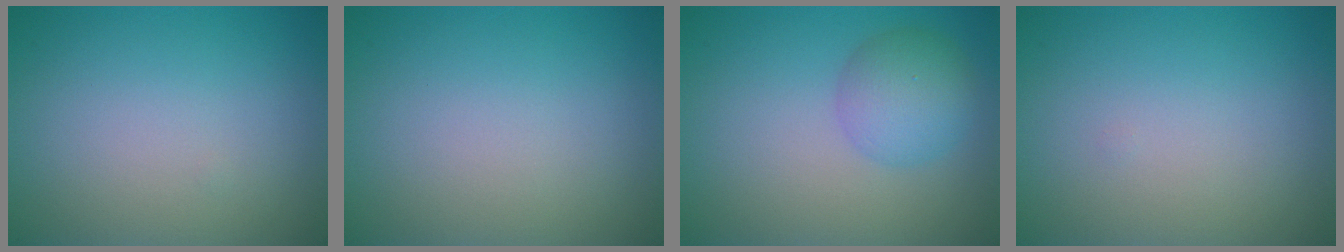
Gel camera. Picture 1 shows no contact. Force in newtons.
{"total": 0.0}
{"total": 3.7, "press": 3.7, "slide": 0.1}
{"total": 0.0}